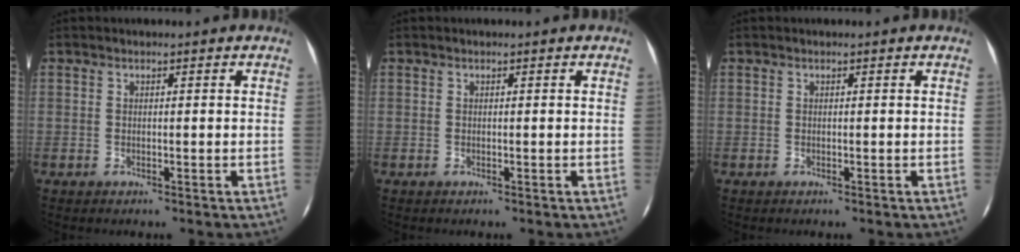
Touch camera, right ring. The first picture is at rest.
{"total": 0.0}
{"total": 0.0}